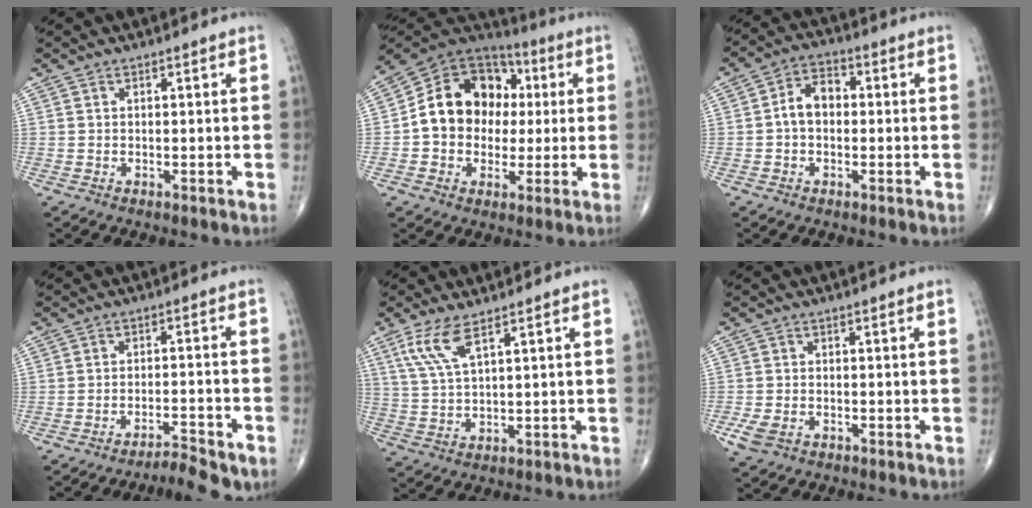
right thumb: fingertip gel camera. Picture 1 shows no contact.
{"total": 16.6, "force": [0.8, 13.6, 9.5], "torque": [-0.119, 0.032, 0.008]}
{"total": 6.3, "force": [-0.2, 4.4, 4.5], "torque": [-0.067, 0.023, -0.013]}
{"total": 5.9, "force": [-4.9, 0.9, 3.1], "torque": [-0.054, 0.042, -0.071]}
{"total": 6.7, "force": [3.8, 1.7, 5.2], "torque": [-0.119, -0.012, 0.088]}
{"total": 3.6, "force": [-1.6, 2.4, 2.2], "torque": [-0.050, 0.002, -0.028]}